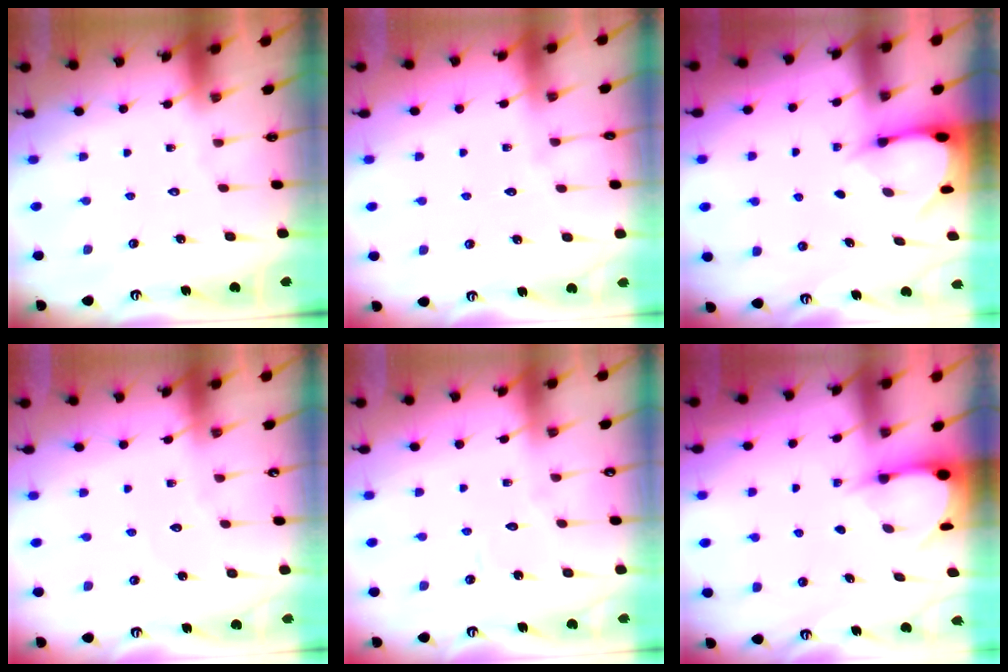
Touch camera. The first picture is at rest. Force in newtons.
{"total": 2.9, "press": 2.9, "slide": 0.4}
{"total": 3.7, "press": 3.7, "slide": 0.3}
{"total": 2.9, "press": 2.9, "slide": 0.2}
{"total": 2.5, "press": 2.5, "slide": 0.2}
{"total": 3.3, "press": 3.3, "slide": 0.3}